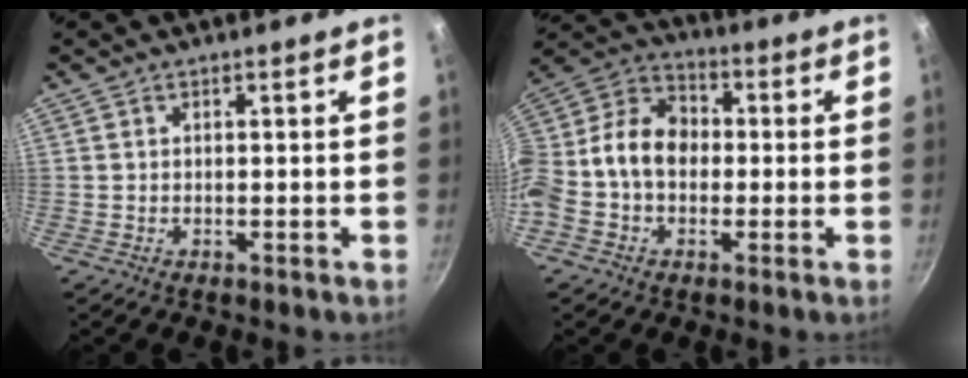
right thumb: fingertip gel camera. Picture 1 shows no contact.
{"total": 14.9, "force": [-1.1, 11.2, 9.6], "torque": [-0.152, 0.048, -0.044]}